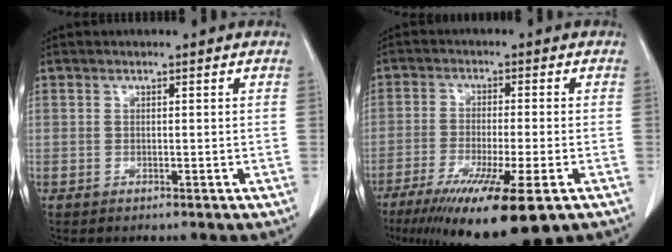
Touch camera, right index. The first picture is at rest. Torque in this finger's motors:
{"motor_torque": [1.75, -0.40, 0.45, 0.14]}